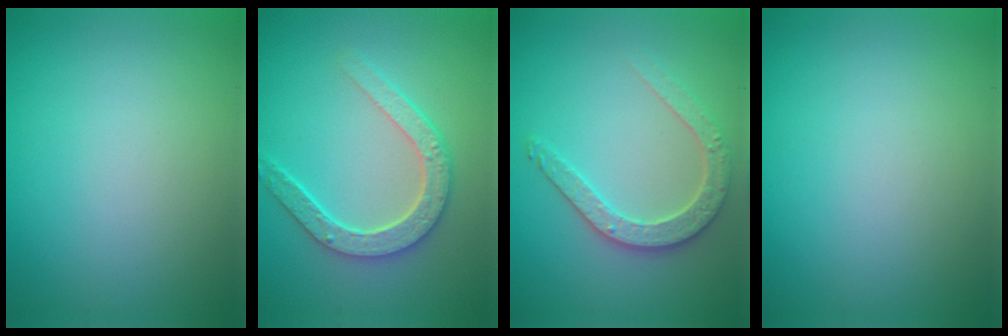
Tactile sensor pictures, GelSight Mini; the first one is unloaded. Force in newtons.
{"total": 4.6, "press": 3.7, "slide": 2.7}
{"total": 3.4, "press": 3.1, "slide": 1.4}
{"total": 0.0}